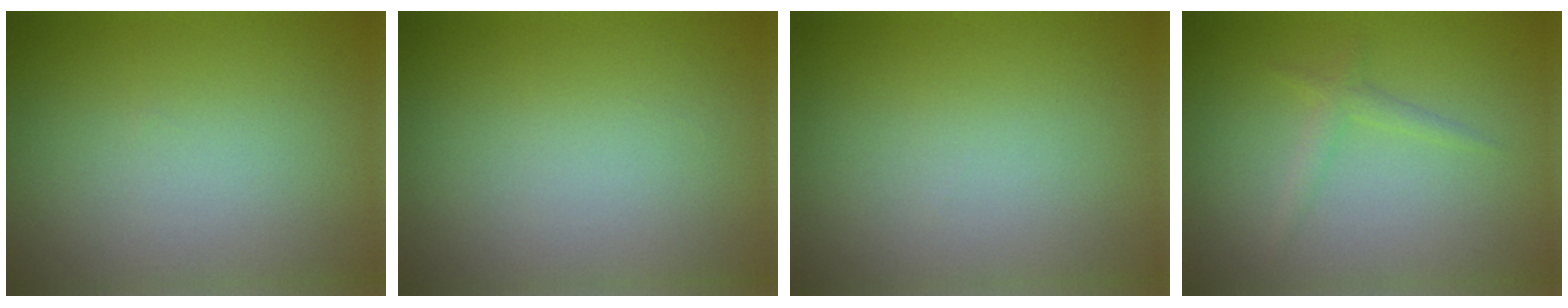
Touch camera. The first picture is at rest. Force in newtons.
{"total": 0.0}
{"total": 0.0}
{"total": 1.3, "press": 1.3, "slide": 0.1}